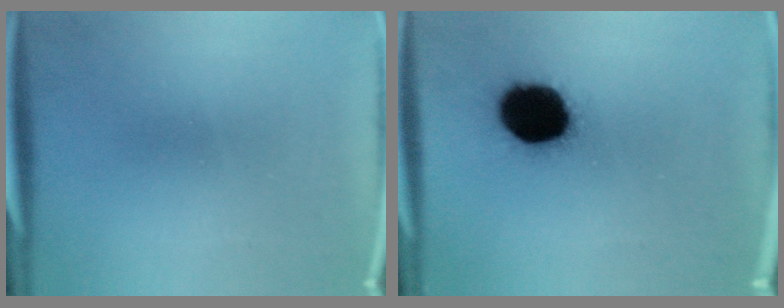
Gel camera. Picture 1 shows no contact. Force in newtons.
{"total": 18.7}